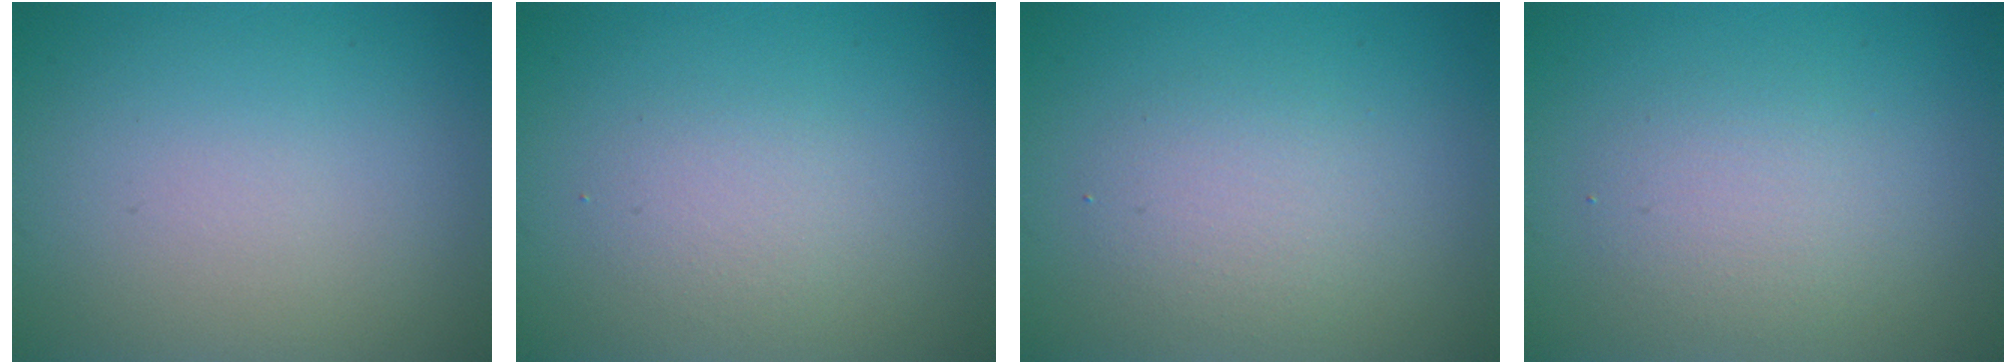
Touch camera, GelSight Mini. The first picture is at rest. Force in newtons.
{"total": 1.7, "press": 1.7, "slide": 0.2}
{"total": 2.4, "press": 2.4, "slide": 0.2}
{"total": 2.3, "press": 2.3, "slide": 0.1}